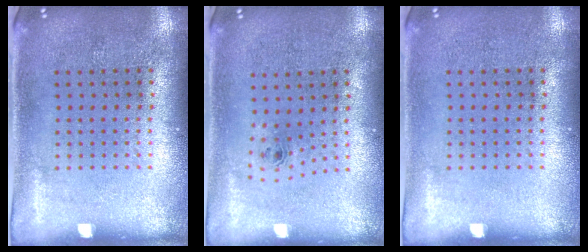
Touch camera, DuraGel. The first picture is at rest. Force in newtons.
{"total": 0.8, "press": 0.3, "slide": 0.7}
{"total": 0.0}